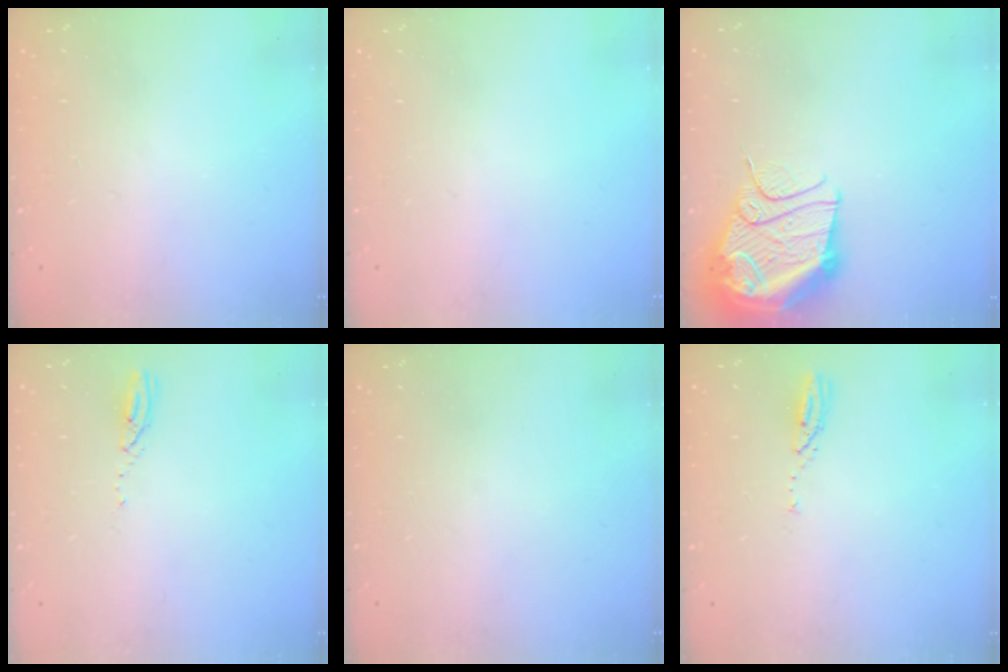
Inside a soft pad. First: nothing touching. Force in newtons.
{"total": 0.0}
{"total": 17.5, "press": 17.4, "slide": 1.9}
{"total": 3.4, "press": 3.3, "slide": 0.3}
{"total": 15.1, "press": 2.1, "slide": 14.9}
{"total": 3.6, "press": 3.6, "slide": 0.3}